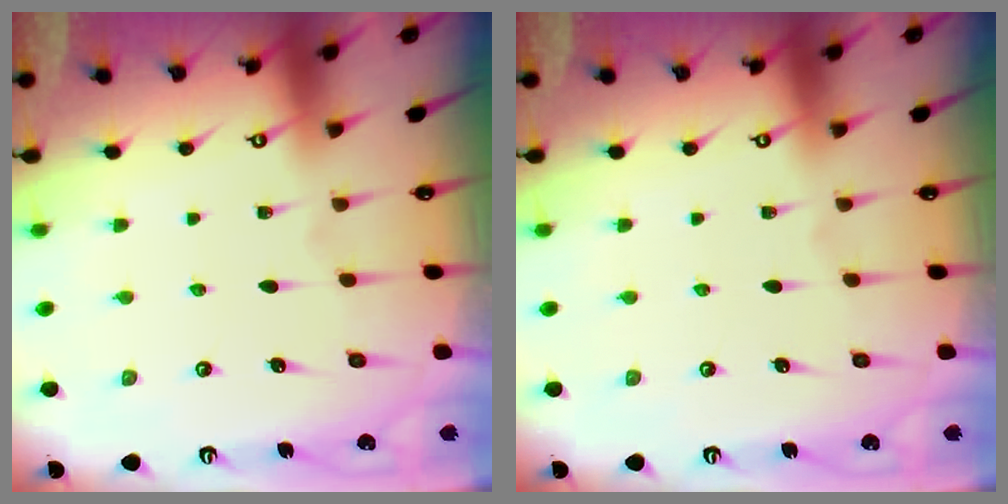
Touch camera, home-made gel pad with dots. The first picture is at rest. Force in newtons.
{"total": 0.0}